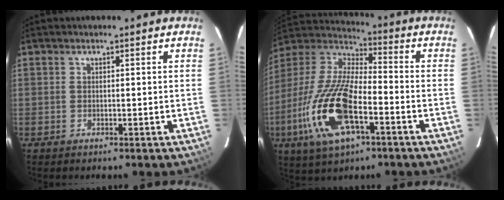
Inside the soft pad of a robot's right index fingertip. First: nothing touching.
{"total": 20.3, "force": [-7.7, 8.1, 16.9], "torque": [-0.363, -0.024, -0.152]}